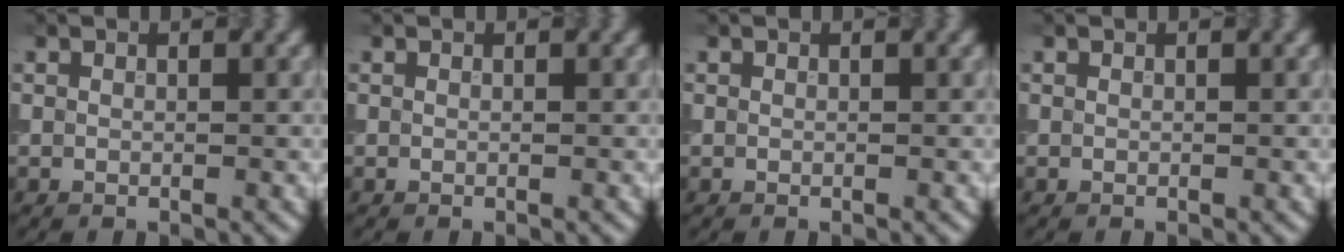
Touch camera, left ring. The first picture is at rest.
{"total": 0.0}
{"total": 0.0}
{"total": 0.0}